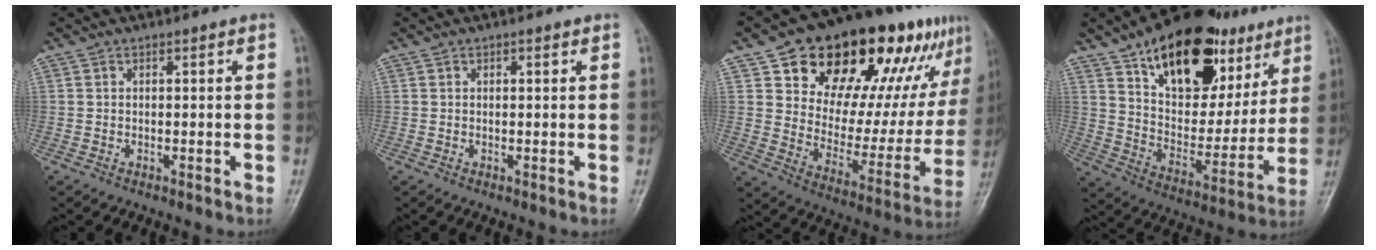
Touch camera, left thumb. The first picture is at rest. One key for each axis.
{"total": 0.6, "fx": 0.4, "fy": 0.3, "fz": 0.2, "tx": 0.001, "ty": -0.002, "tz": 0.003}
{"total": 29.7, "fx": 16.8, "fy": 15.0, "fz": 19.3, "tx": -0.233, "ty": -0.020, "tz": 0.260}
{"total": 27.0, "fx": 14.8, "fy": 14.8, "fz": 17.1, "tx": -0.213, "ty": -0.029, "tz": 0.244}